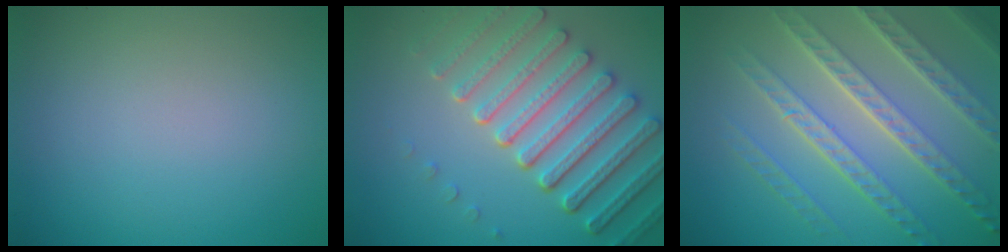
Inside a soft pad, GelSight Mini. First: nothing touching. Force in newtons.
{"total": 7.2, "press": 5.5, "slide": 4.6}
{"total": 7.8, "press": 5.4, "slide": 5.6}